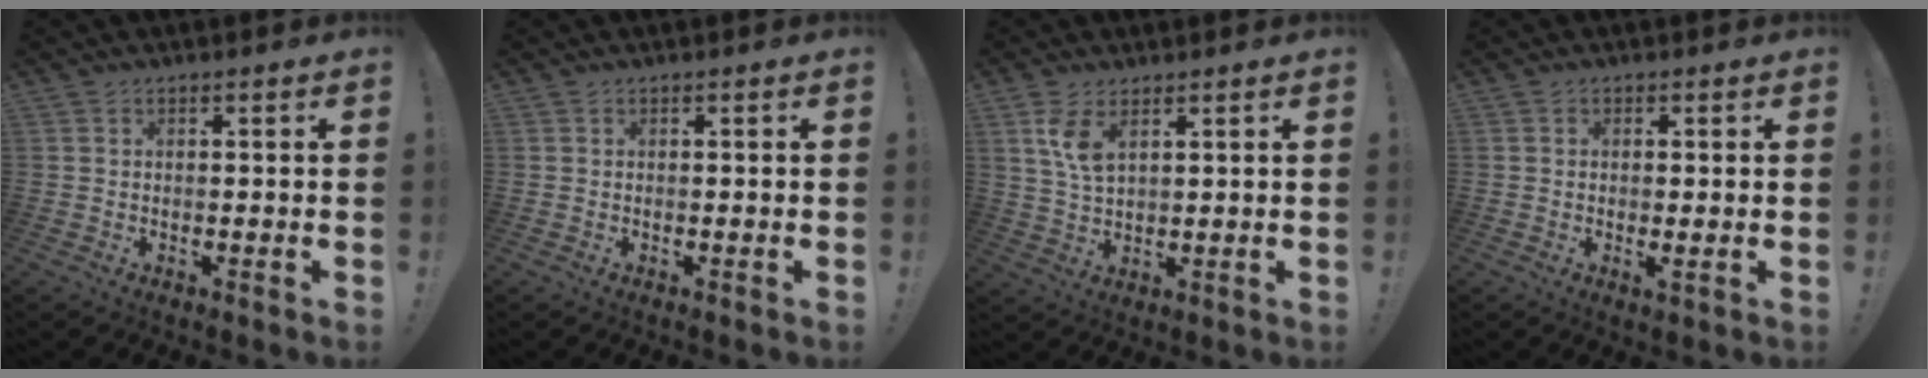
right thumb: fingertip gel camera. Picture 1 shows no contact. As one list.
[{"total": 0.0}, {"total": 6.6, "force": [3.5, 2.8, 4.8], "torque": [-0.093, -0.017, 0.061]}, {"total": 1.9, "force": [0.2, 0.2, 1.9], "torque": [-0.028, -0.004, 0.003]}]